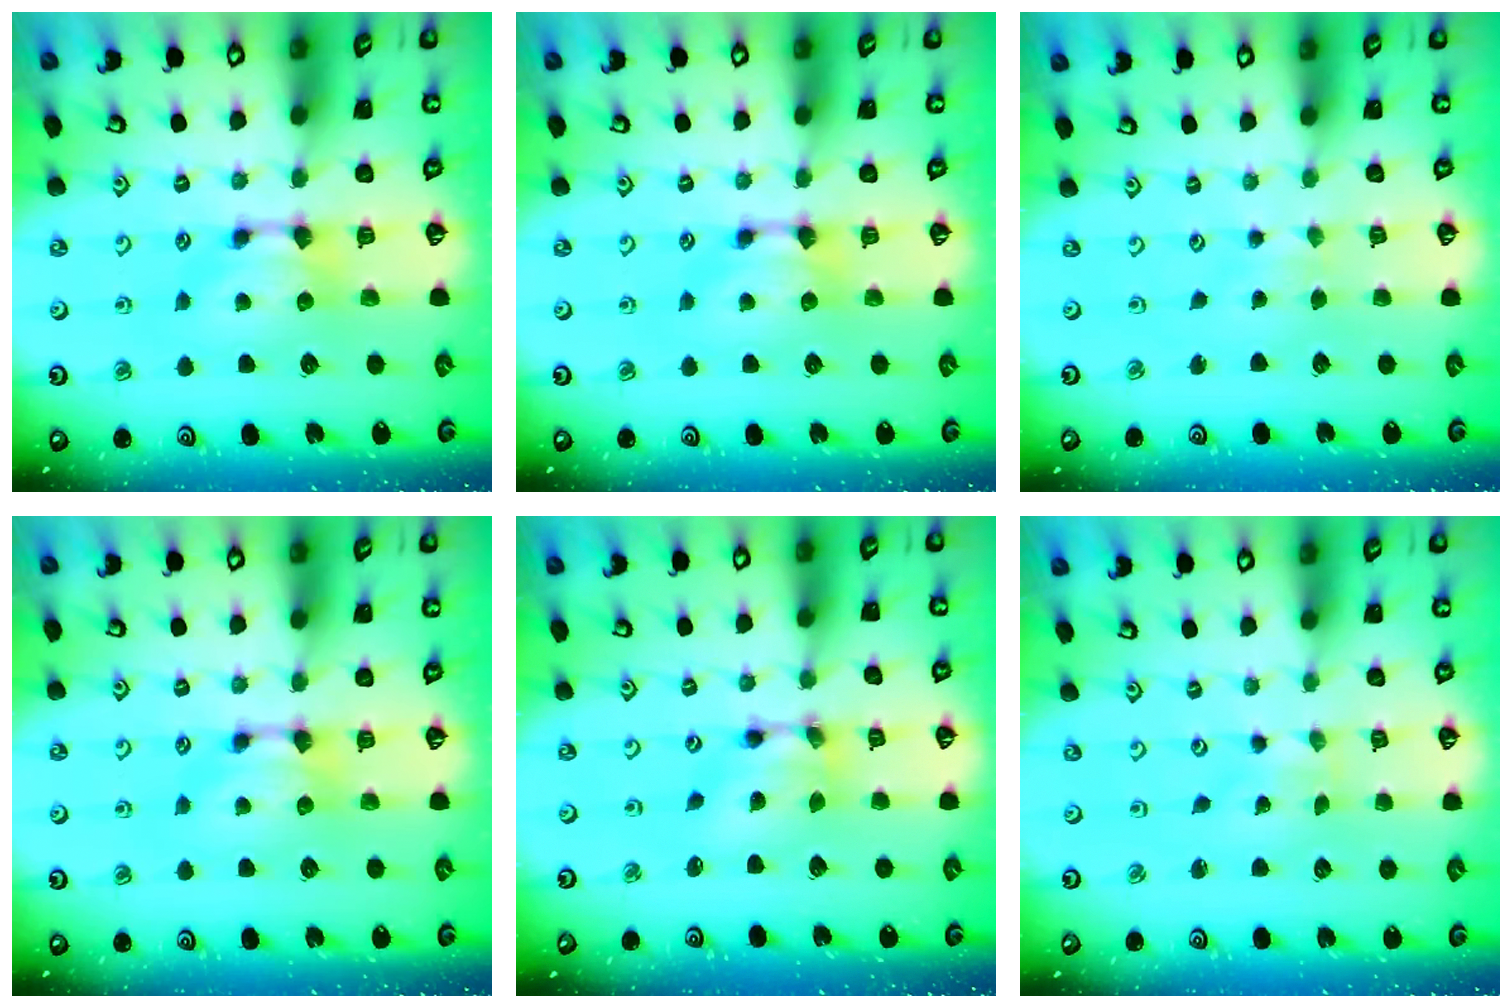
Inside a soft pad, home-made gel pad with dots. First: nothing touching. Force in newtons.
{"total": 0.0}
{"total": 2.8, "press": 2.8, "slide": 0.2}
{"total": 0.0}
{"total": 4.8, "press": 4.1, "slide": 2.5}
{"total": 5.5, "press": 5.4, "slide": 0.8}